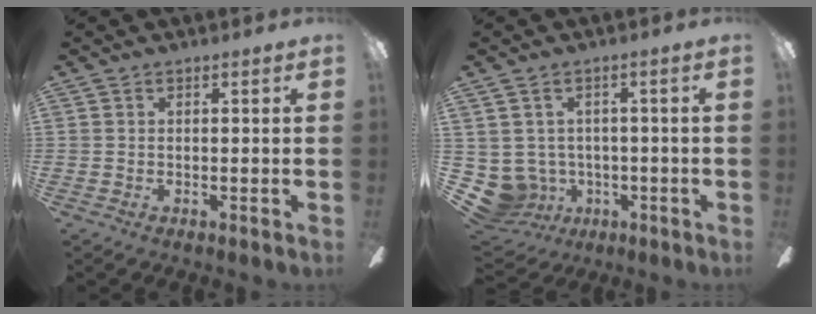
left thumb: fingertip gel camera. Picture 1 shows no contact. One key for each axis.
{"total": 7.4, "fx": -0.7, "fy": 6.9, "fz": 2.5, "tx": -0.099, "ty": -0.002, "tz": -0.006}